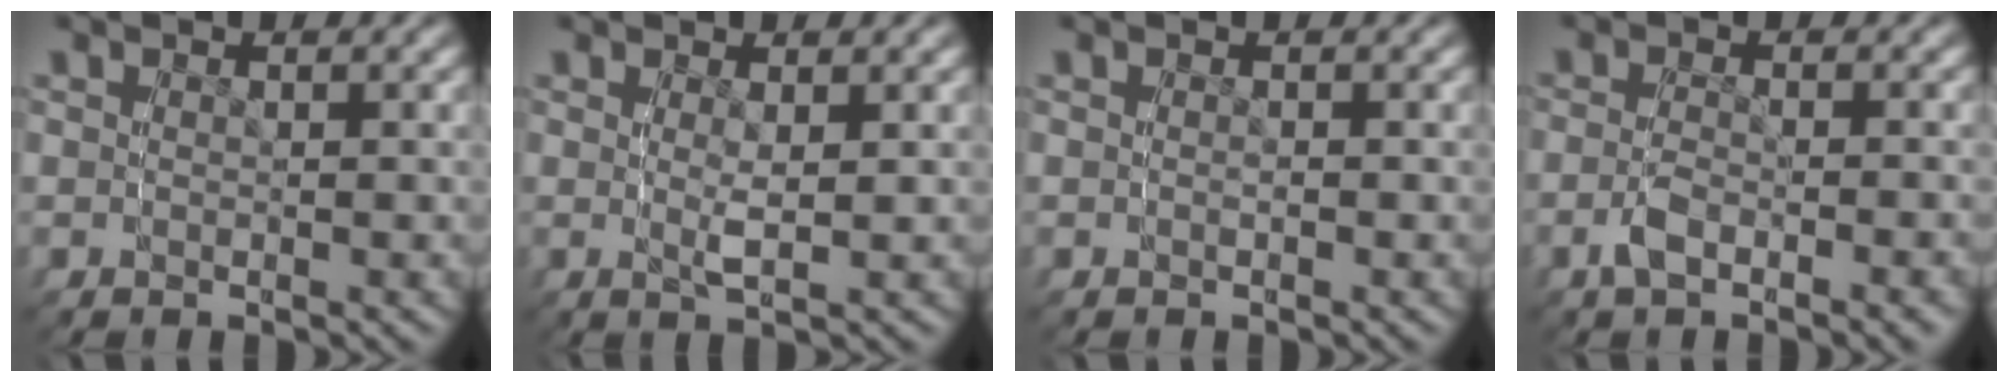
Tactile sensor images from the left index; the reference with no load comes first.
{"total": 1.4, "force": [0.5, -0.4, 1.3], "torque": [-0.028, -0.011, 0.013]}
{"total": 0.0}
{"total": 2.0, "force": [-1.3, 0.0, 1.5], "torque": [-0.033, -0.004, -0.021]}